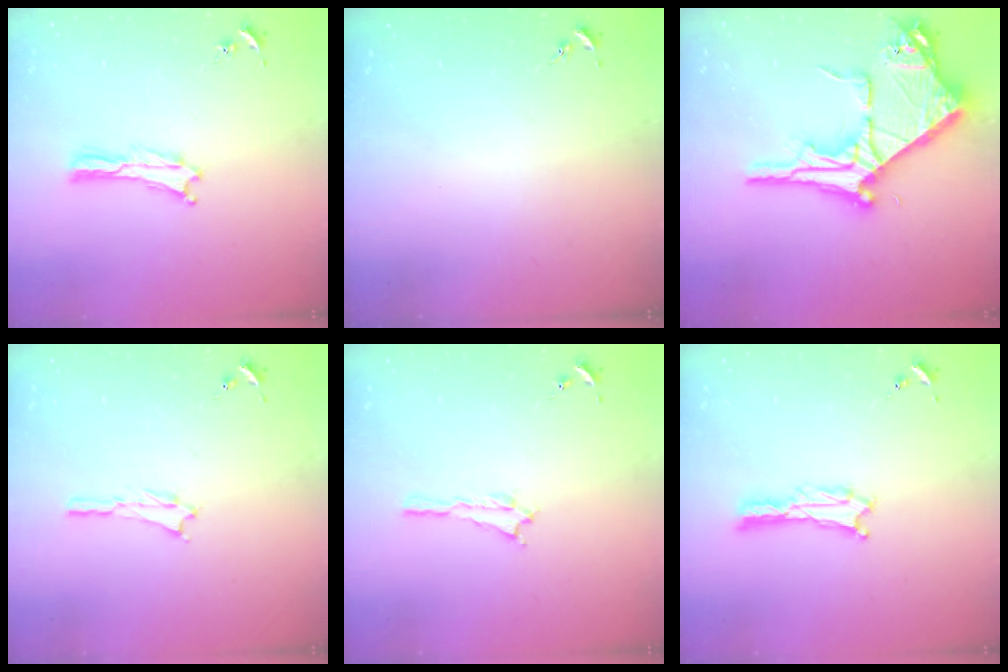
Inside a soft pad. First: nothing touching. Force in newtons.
{"total": 0.0}
{"total": 10.9, "press": 10.9, "slide": 1.1}
{"total": 0.7, "press": 0.7, "slide": 0.1}
{"total": 0.6, "press": 0.5, "slide": 0.2}
{"total": 1.3, "press": 1.2, "slide": 0.1}